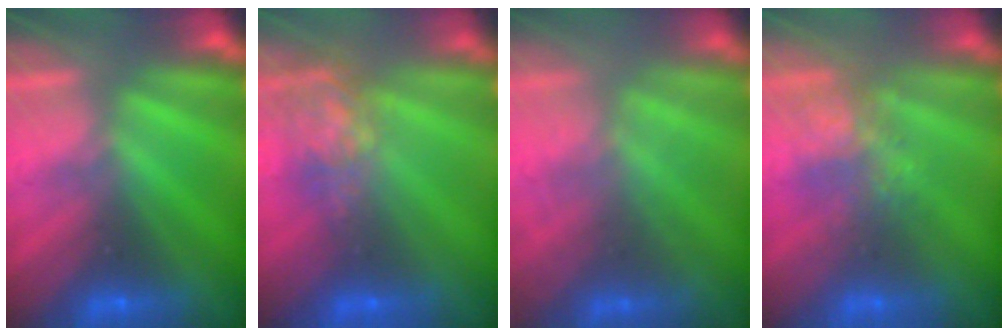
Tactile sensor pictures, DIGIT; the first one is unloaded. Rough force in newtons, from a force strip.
{"total": 7.8}
{"total": 1.7}
{"total": 3.8}